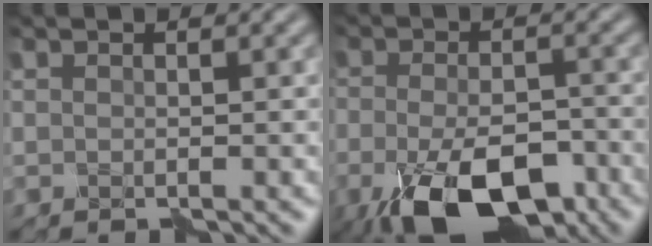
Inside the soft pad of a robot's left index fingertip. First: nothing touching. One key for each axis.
{"total": 10.6, "fx": -5.8, "fy": 4.7, "fz": 7.6, "tx": -0.140, "ty": -0.020, "tz": -0.094}